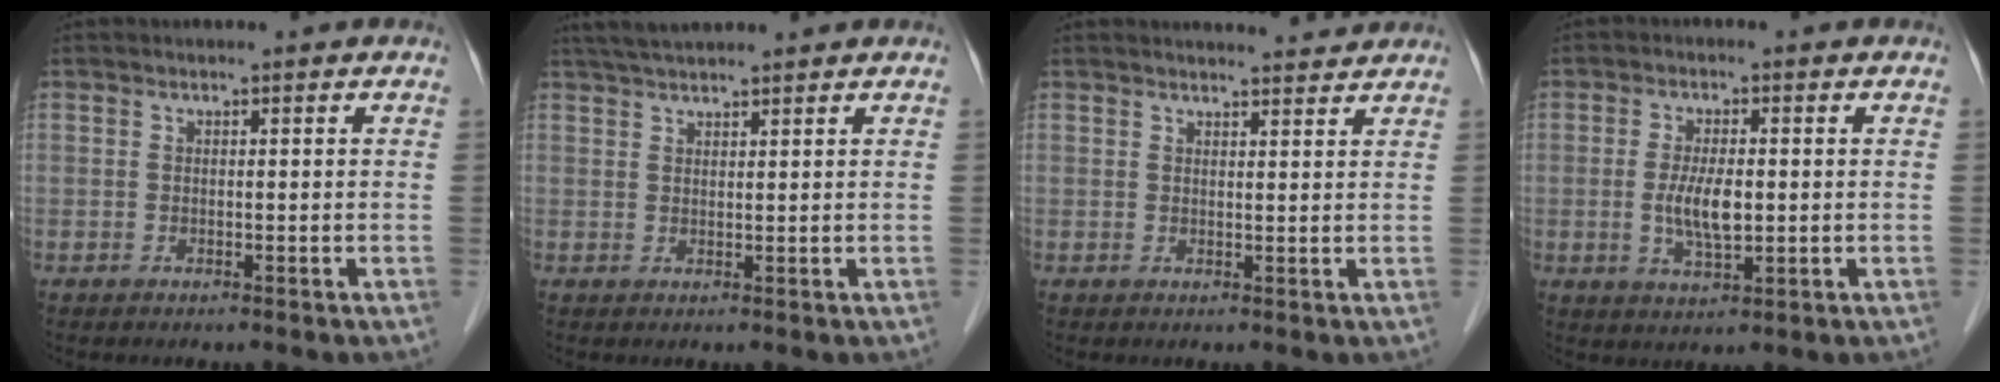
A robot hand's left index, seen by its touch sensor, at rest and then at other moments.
{"total": 5.5, "force": [5.0, 0.2, 2.4], "torque": [-0.039, 0.035, 0.087]}
{"total": 4.2, "force": [4.2, 0.2, 0.5], "torque": [-0.013, 0.005, 0.049]}
{"total": 5.4, "force": [-0.3, 1.7, 5.2], "torque": [-0.106, -0.007, -0.004]}